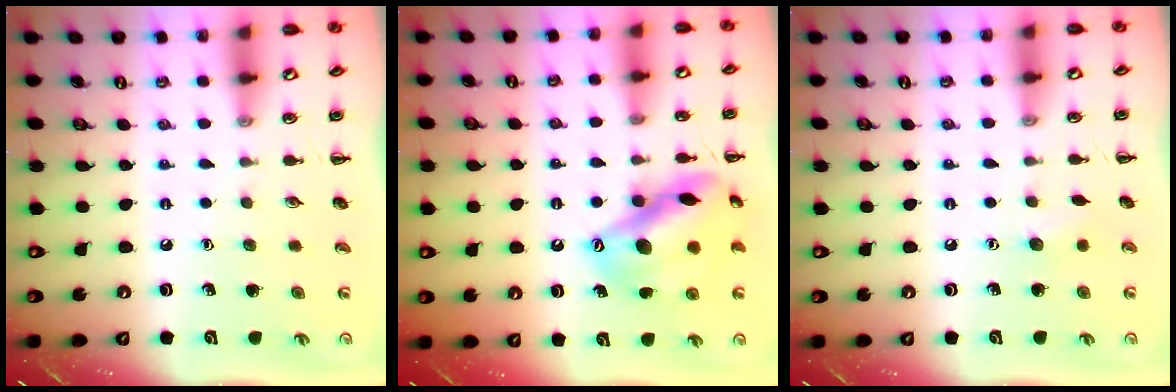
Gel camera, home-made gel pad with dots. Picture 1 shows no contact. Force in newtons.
{"total": 17.2, "press": 17.2, "slide": 1.4}
{"total": 4.3, "press": 4.2, "slide": 1.2}